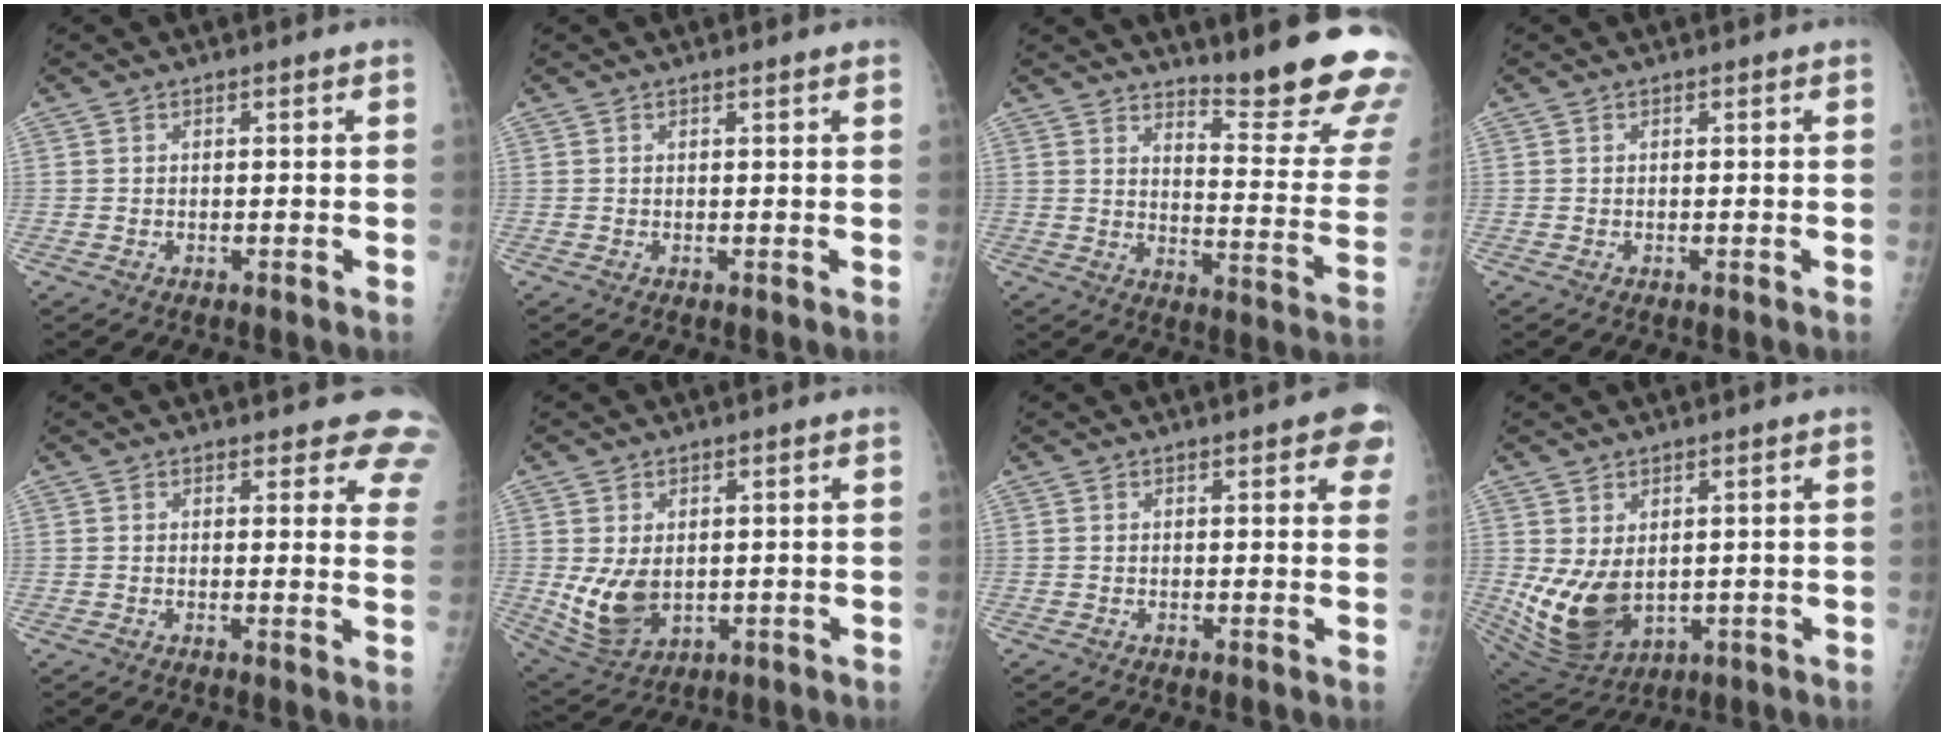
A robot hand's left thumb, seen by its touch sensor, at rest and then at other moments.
{"total": 1.2, "force": [0.9, 0.1, 0.7], "torque": [-0.007, 0.002, 0.013]}
{"total": 18.7, "force": [14.9, 2.2, 11.0], "torque": [-0.123, -0.162, 0.192]}
{"total": 0.0}
{"total": 9.6, "force": [8.5, 3.3, 3.1], "torque": [0.020, -0.040, 0.067]}
{"total": 8.4, "force": [0.3, 5.7, 6.1], "torque": [-0.104, -0.017, 0.026]}
{"total": 5.6, "force": [2.9, 1.9, 4.4], "torque": [-0.028, -0.005, 0.027]}
{"total": 11.0, "force": [0.5, 7.4, 8.1], "torque": [-0.145, -0.020, 0.038]}